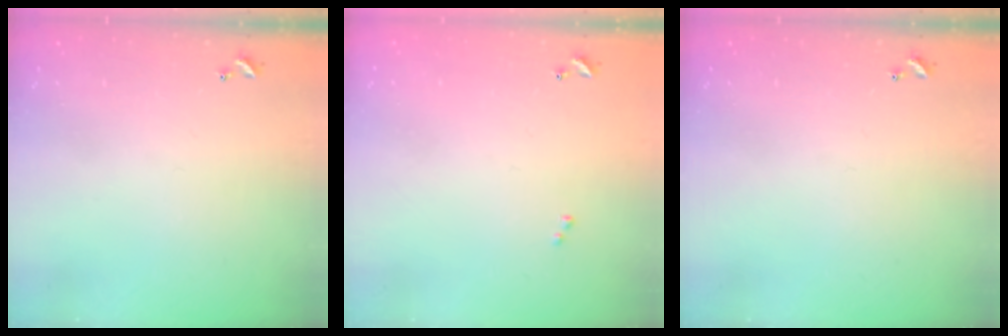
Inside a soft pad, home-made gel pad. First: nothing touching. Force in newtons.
{"total": 0.5, "press": 0.3, "slide": 0.4}
{"total": 0.0}